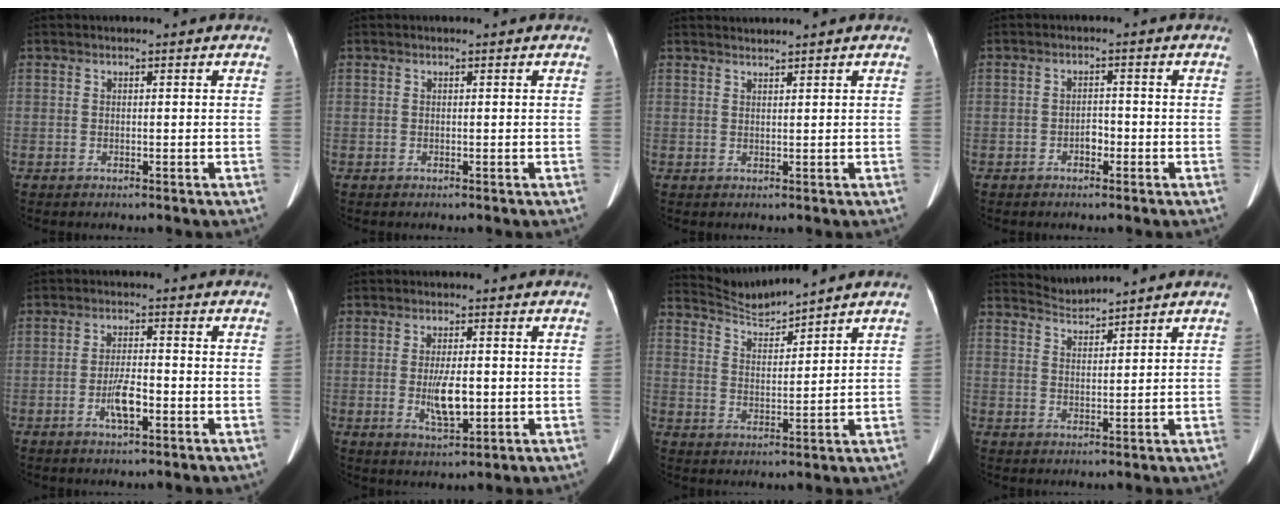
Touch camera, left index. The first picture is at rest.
{"total": 0.0}
{"total": 1.5, "force": [1.4, -0.5, 0.1], "torque": [-0.005, 0.009, 0.031]}
{"total": 1.8, "force": [-1.0, 1.0, 1.1], "torque": [-0.015, 0.005, -0.018]}
{"total": 4.3, "force": [-1.9, 1.0, 3.8], "torque": [-0.074, 0.001, -0.034]}
{"total": 5.5, "force": [-0.8, 1.6, 5.2], "torque": [-0.102, -0.010, -0.010]}
{"total": 5.5, "force": [5.4, -1.0, 0.0], "torque": [-0.010, -0.005, 0.111]}
{"total": 4.5, "force": [4.4, -0.9, -0.5], "torque": [0.001, -0.003, 0.090]}